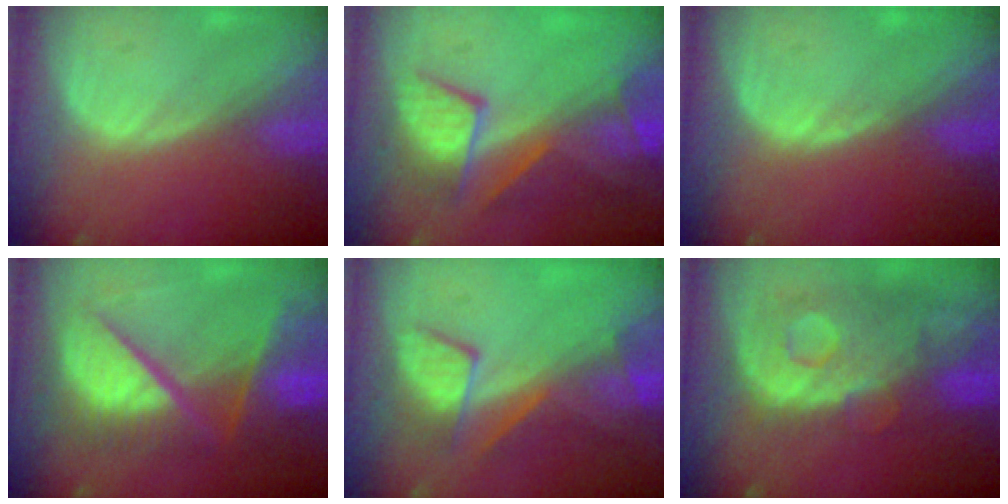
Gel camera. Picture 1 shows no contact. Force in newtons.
{"total": 9.5, "press": 8.4, "slide": 4.5}
{"total": 0.5, "press": 0.5, "slide": 0.2}
{"total": 11.1, "press": 11.0, "slide": 1.3}
{"total": 7.7, "press": 7.2, "slide": 2.6}
{"total": 11.2, "press": 9.7, "slide": 5.5}